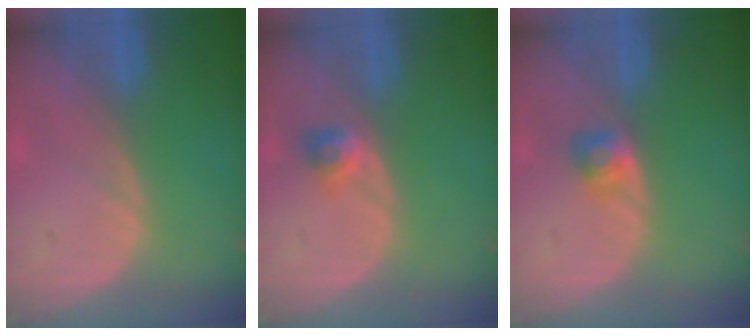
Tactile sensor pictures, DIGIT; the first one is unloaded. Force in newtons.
{"total": 2.5, "press": 2.2, "slide": 1.3}
{"total": 2.6, "press": 2.4, "slide": 1.0}